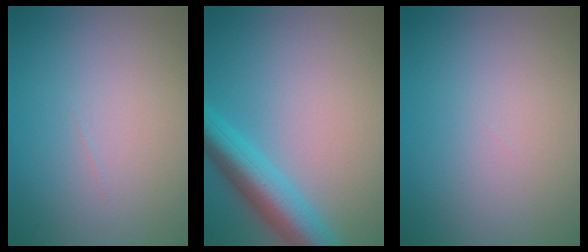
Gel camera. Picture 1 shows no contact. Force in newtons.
{"total": 6.0, "press": 6.0, "slide": 0.3}
{"total": 0.0}